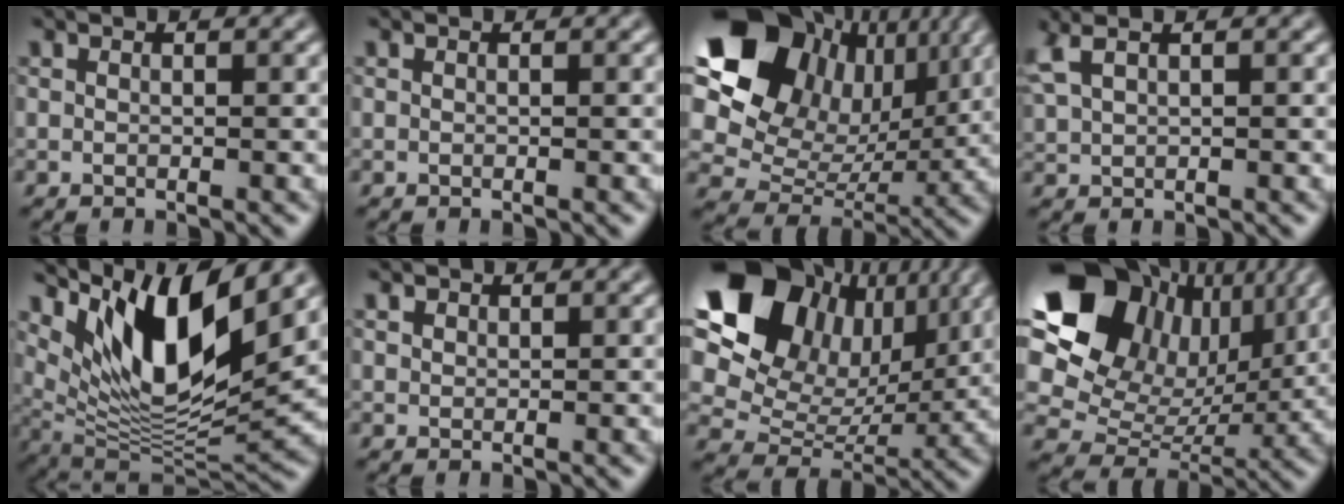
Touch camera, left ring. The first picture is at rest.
{"total": 0.0}
{"total": 13.4, "force": [5.7, 9.9, 6.9], "torque": [-0.160, 0.037, 0.111]}
{"total": 2.8, "force": [1.1, 1.4, 2.1], "torque": [-0.065, 0.022, 0.032]}
{"total": 10.8, "force": [5.2, 3.6, 8.7], "torque": [-0.151, -0.006, 0.110]}
{"total": 0.7, "force": [0.4, 0.5, 0.2], "torque": [-0.010, 0.007, 0.012]}
{"total": 13.8, "force": [6.0, 10.0, 7.3], "torque": [-0.171, 0.039, 0.117]}
{"total": 15.6, "force": [6.3, 11.7, 8.2], "torque": [-0.205, 0.047, 0.125]}